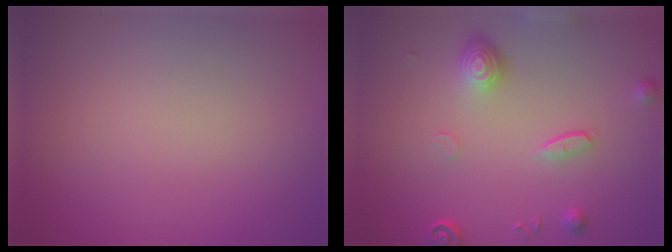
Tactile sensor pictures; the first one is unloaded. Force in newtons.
{"total": 3.4, "press": 2.9, "slide": 1.7}